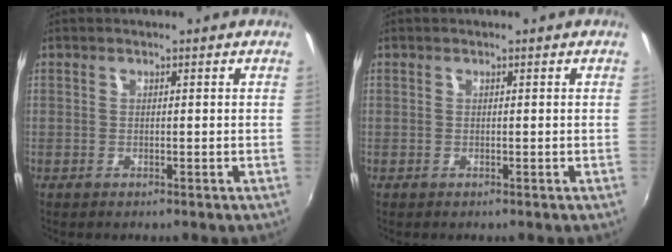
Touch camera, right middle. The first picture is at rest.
{"total": 0.0}